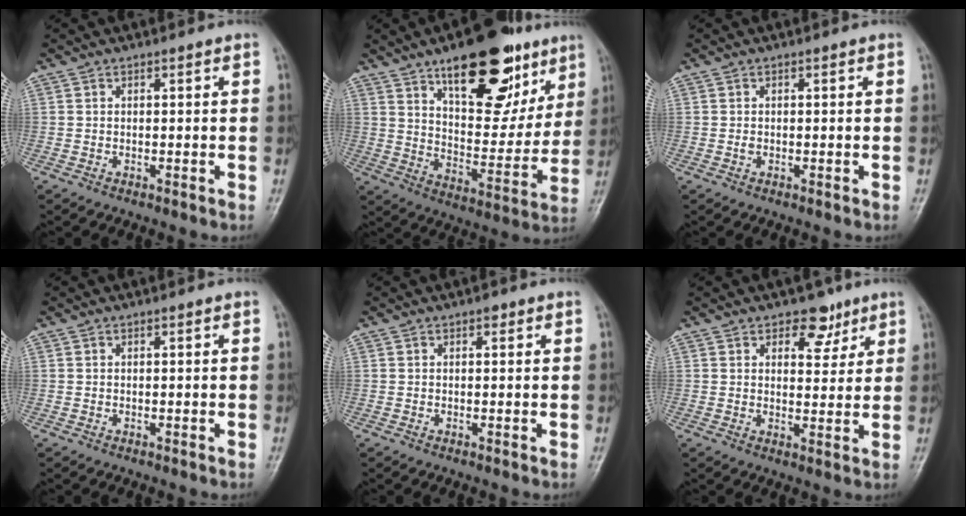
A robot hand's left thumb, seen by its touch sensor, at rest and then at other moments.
{"total": 23.1, "force": [13.2, 10.5, 15.8], "torque": [-0.173, -0.052, 0.205]}
{"total": 0.6, "force": [-0.1, 0.5, 0.4], "torque": [-0.005, 0.001, -0.003]}
{"total": 0.0}
{"total": 0.9, "force": [0.5, 0.6, 0.5], "torque": [0.000, 0.000, 0.003]}
{"total": 5.7, "force": [3.6, 3.6, 2.7], "torque": [-0.006, -0.018, 0.049]}